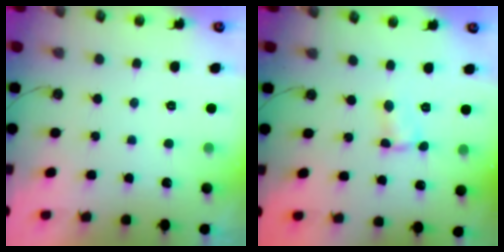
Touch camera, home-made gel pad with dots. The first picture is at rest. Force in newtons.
{"total": 1.5, "press": 1.4, "slide": 0.2}